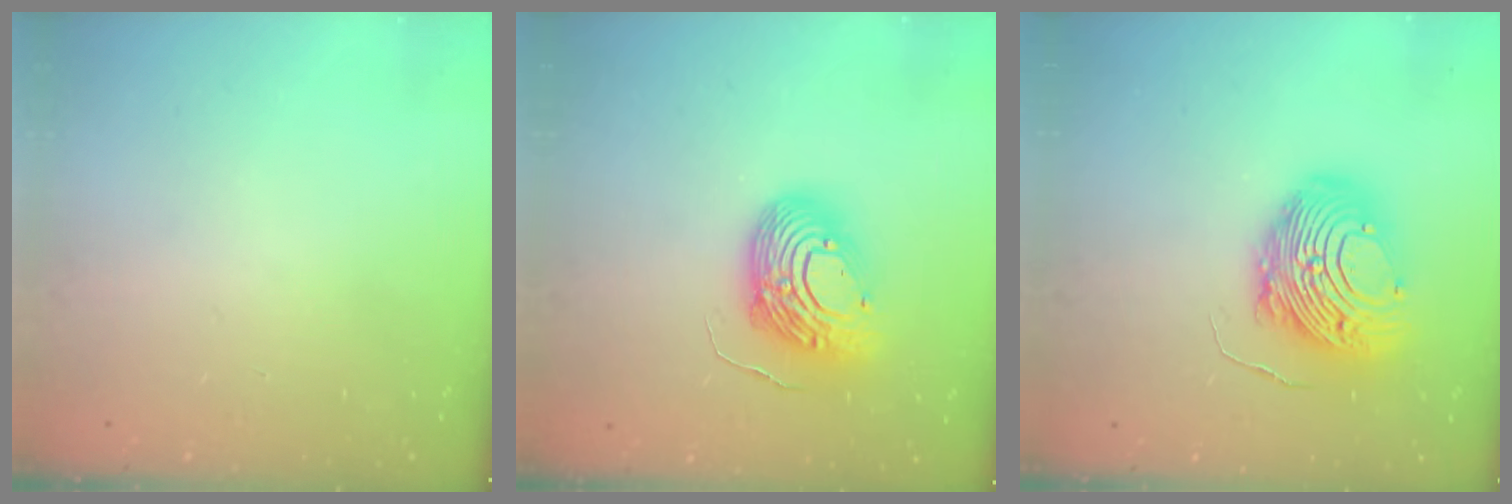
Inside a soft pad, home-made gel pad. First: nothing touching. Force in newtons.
{"total": 14.4, "press": 14.4, "slide": 1.1}
{"total": 14.7, "press": 14.6, "slide": 1.4}